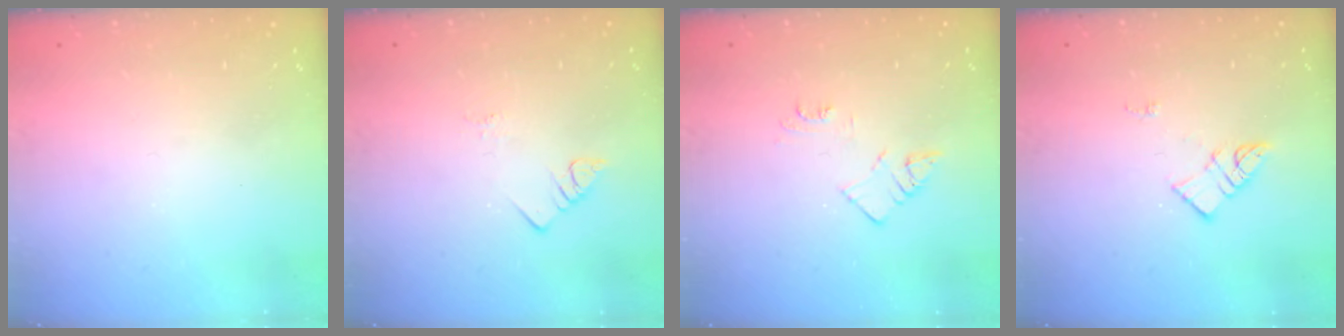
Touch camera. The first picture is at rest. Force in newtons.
{"total": 2.8, "press": 2.8, "slide": 0.4}
{"total": 5.5, "press": 5.4, "slide": 0.7}
{"total": 6.2, "press": 6.2, "slide": 0.2}